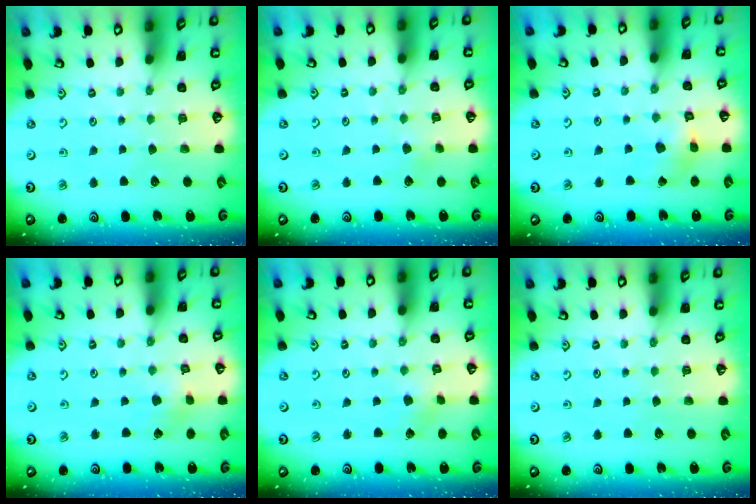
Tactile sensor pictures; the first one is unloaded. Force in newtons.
{"total": 2.4, "press": 2.4, "slide": 0.3}
{"total": 4.1, "press": 4.1, "slide": 0.5}
{"total": 2.4, "press": 2.4, "slide": 0.2}
{"total": 1.8, "press": 1.7, "slide": 0.6}
{"total": 0.0}